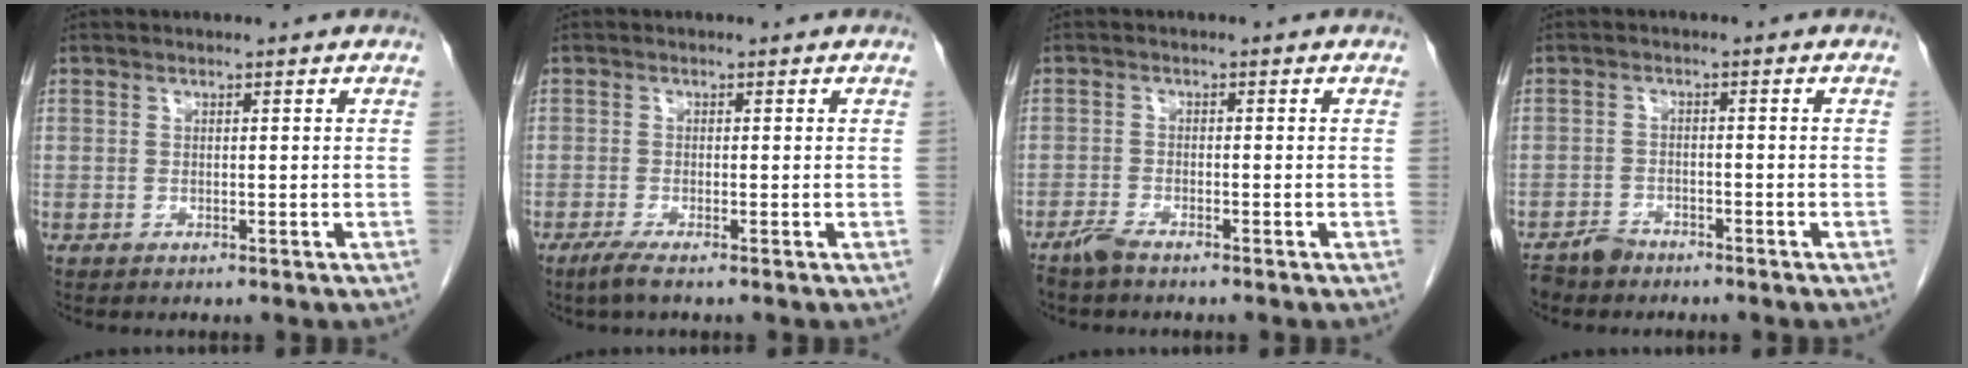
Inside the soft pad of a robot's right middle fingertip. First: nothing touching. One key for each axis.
{"total": 2.0, "fx": -1.4, "fy": -0.1, "fz": 1.4, "tx": -0.039, "ty": -0.008, "tz": -0.033}
{"total": 2.1, "fx": -1.9, "fy": 0.1, "fz": 1.0, "tx": -0.028, "ty": -0.004, "tz": -0.039}
{"total": 2.6, "fx": -2.4, "fy": 0.9, "fz": 0.4, "tx": -0.012, "ty": -0.003, "tz": -0.041}